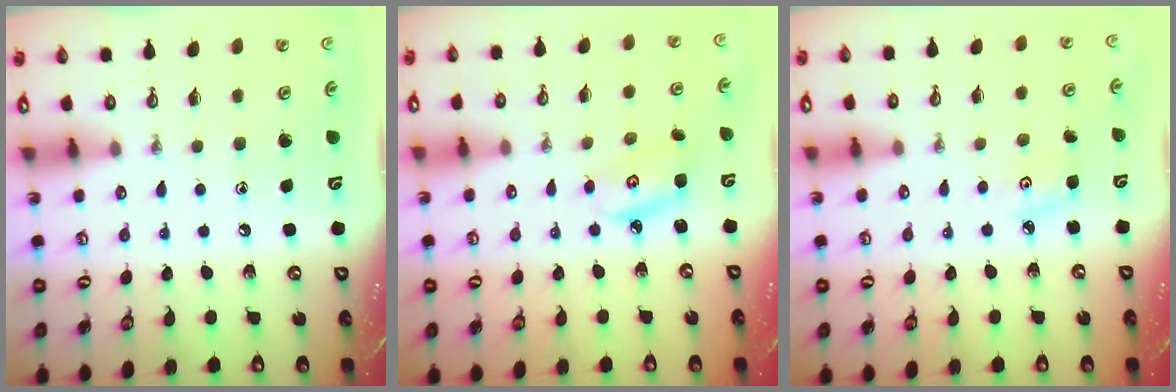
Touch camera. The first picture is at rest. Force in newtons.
{"total": 4.3, "press": 4.3, "slide": 0.3}
{"total": 3.6, "press": 3.6, "slide": 0.5}